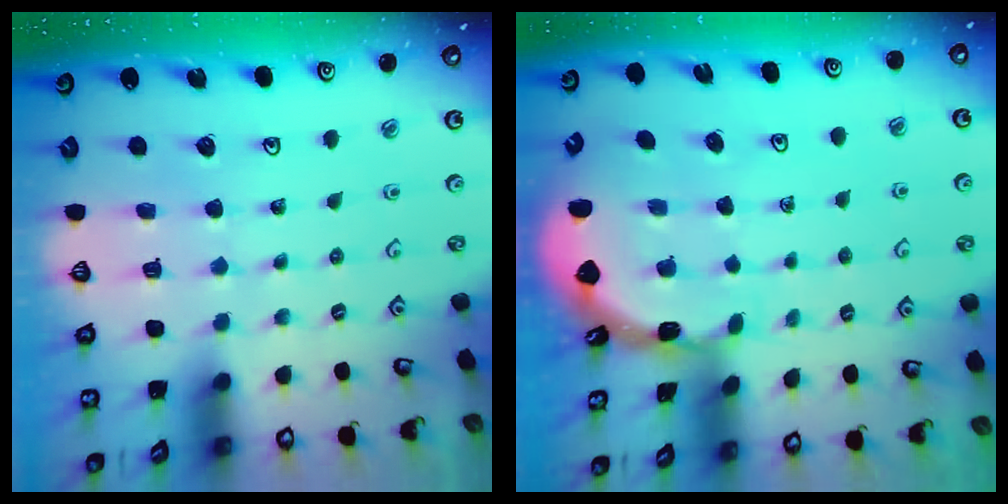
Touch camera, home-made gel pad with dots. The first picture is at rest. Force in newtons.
{"total": 1.7, "press": 1.7, "slide": 0.1}